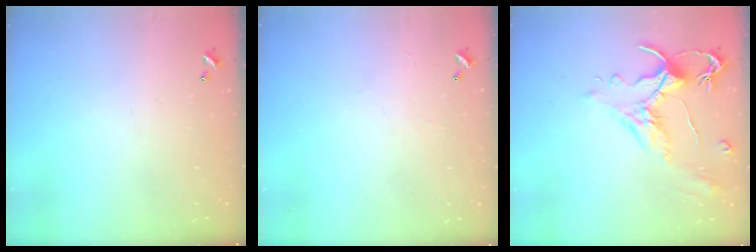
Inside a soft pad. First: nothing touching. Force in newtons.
{"total": 3.2, "press": 3.1, "slide": 0.3}
{"total": 1.6, "press": 1.0, "slide": 1.2}